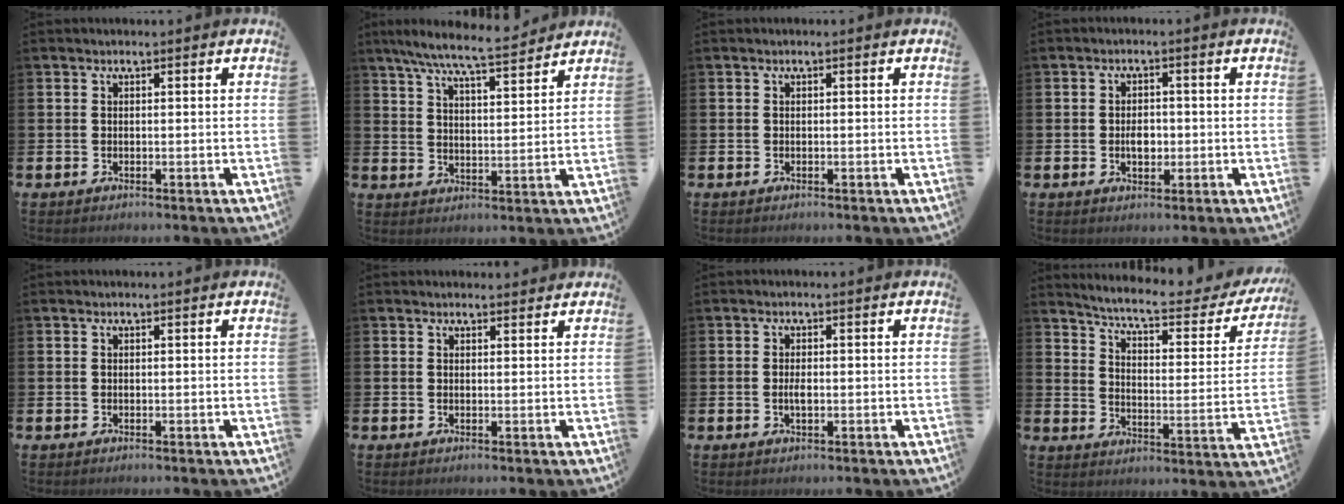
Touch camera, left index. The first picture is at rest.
{"total": 8.2, "force": [7.5, 0.4, 3.1], "torque": [-0.079, -0.041, 0.133]}
{"total": 0.0}
{"total": 2.7, "force": [-0.3, 1.8, 2.0], "torque": [-0.017, -0.003, -0.011]}
{"total": 0.0}
{"total": 1.0, "force": [1.0, 0.3, 0.1], "torque": [0.007, 0.000, 0.016]}
{"total": 1.5, "force": [-0.2, 0.6, 1.4], "torque": [-0.021, 0.000, -0.006]}
{"total": 6.8, "force": [6.0, 0.9, 3.1], "torque": [-0.079, -0.043, 0.093]}